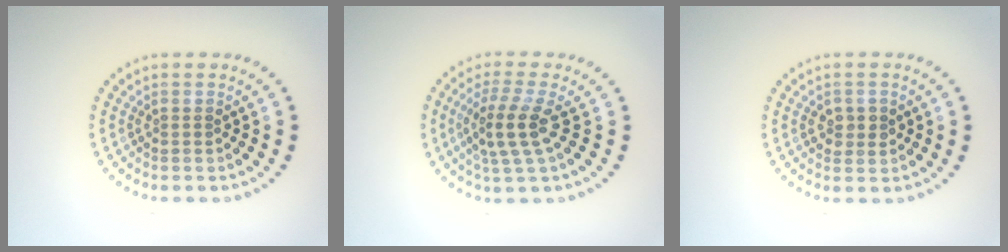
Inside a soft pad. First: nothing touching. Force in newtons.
{"total": 3.6, "press": 3.1, "slide": 1.9}
{"total": 1.8, "press": 1.8, "slide": 0.0}